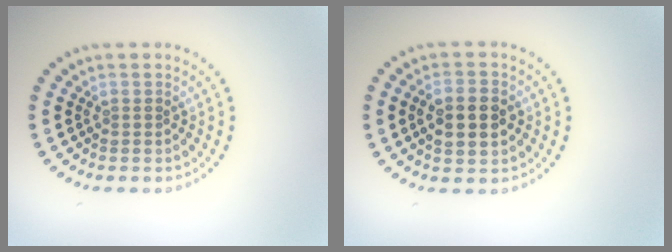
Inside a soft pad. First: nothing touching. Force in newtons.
{"total": 3.7, "press": 3.7, "slide": 0.1}